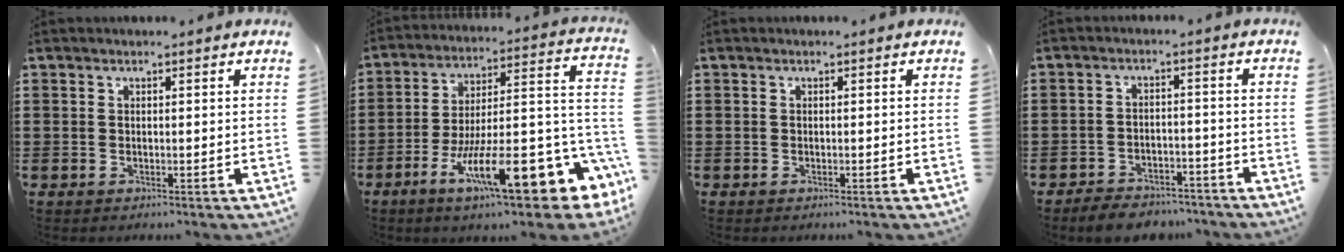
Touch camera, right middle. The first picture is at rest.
{"total": 17.6, "force": [-7.6, 5.3, 15.0], "torque": [-0.227, 0.001, -0.113]}
{"total": 0.0}
{"total": 4.4, "force": [-4.3, 0.8, 0.3], "torque": [-0.007, 0.009, -0.089]}